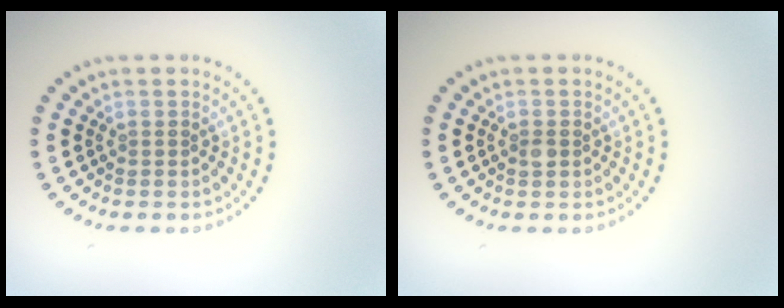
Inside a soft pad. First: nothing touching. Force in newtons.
{"total": 0.9, "press": 0.9, "slide": 0.1}